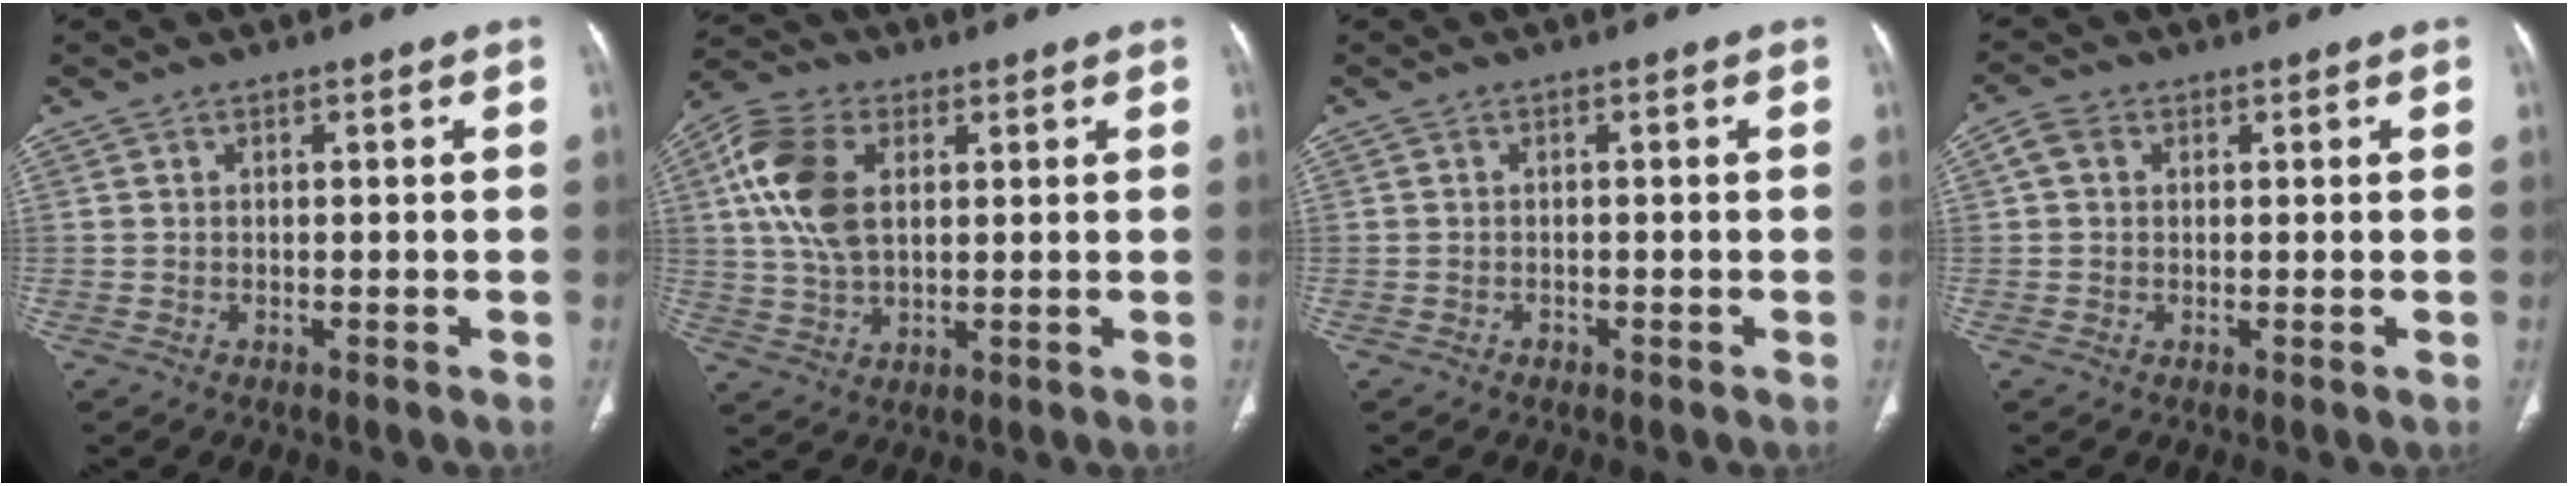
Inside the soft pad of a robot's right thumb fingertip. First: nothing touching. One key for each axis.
{"total": 12.2, "fx": 3.1, "fy": 7.3, "fz": 9.3, "tx": -0.192, "ty": 0.007, "tz": 0.056}
{"total": 0.6, "fx": -0.4, "fy": 0.4, "fz": 0.1, "tx": 0.001, "ty": 0.003, "tz": -0.009}
{"total": 3.1, "fx": 0.8, "fy": 2.5, "fz": 1.7, "tx": -0.031, "ty": 0.010, "tz": 0.014}